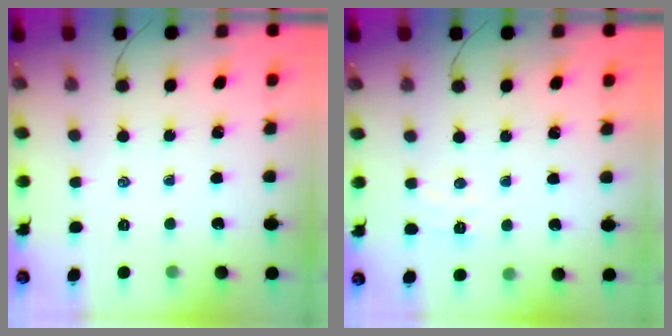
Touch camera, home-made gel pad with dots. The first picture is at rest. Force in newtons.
{"total": 5.3, "press": 5.1, "slide": 1.2}